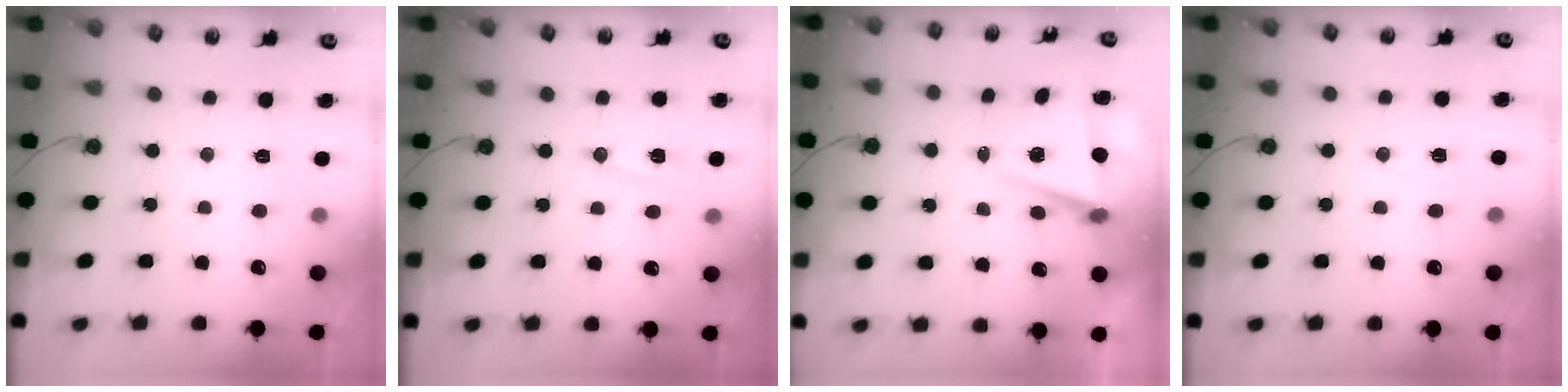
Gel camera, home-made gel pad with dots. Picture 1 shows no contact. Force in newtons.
{"total": 6.5, "press": 6.4, "slide": 1.2}
{"total": 6.4, "press": 6.1, "slide": 2.0}
{"total": 5.1, "press": 4.5, "slide": 2.4}